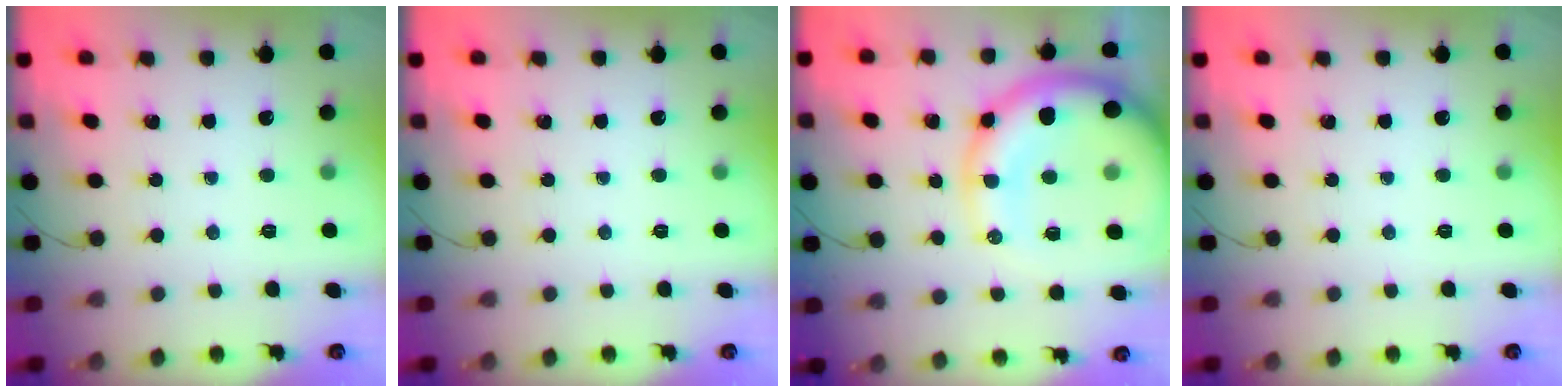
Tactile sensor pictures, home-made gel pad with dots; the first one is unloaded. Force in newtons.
{"total": 0.0}
{"total": 19.6, "press": 19.2, "slide": 3.7}
{"total": 0.0}